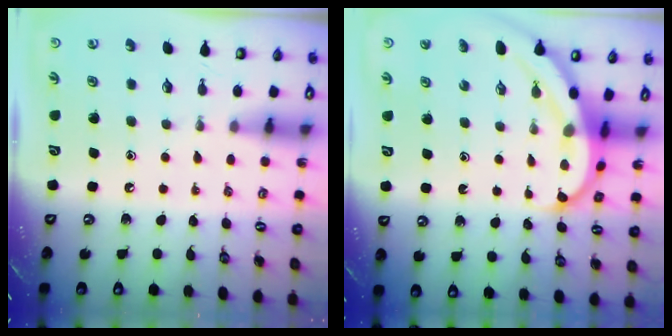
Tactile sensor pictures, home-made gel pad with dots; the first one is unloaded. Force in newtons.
{"total": 6.6, "press": 6.5, "slide": 1.2}